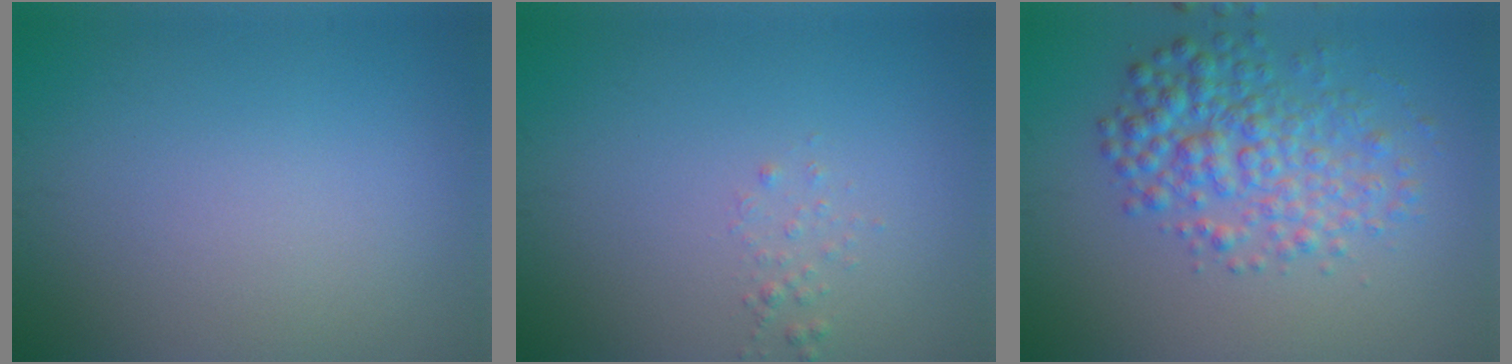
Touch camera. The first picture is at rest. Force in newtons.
{"total": 0.7, "press": 0.7, "slide": 0.1}
{"total": 5.1, "press": 5.1, "slide": 0.1}